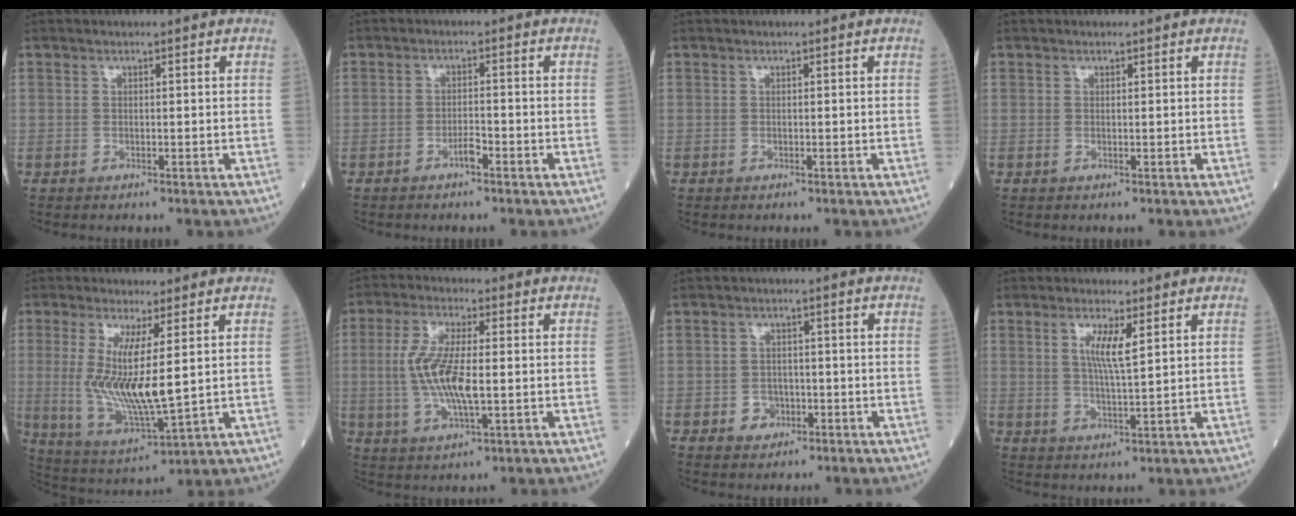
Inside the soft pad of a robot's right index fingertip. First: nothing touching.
{"total": 2.0, "force": [-1.4, 0.4, 1.3], "torque": [-0.021, 0.002, -0.025]}
{"total": 0.0}
{"total": 0.0}
{"total": 11.1, "force": [1.5, 1.4, 10.9], "torque": [-0.225, -0.025, 0.033]}
{"total": 9.3, "force": [-0.3, 2.3, 9.0], "torque": [-0.193, -0.002, -0.005]}
{"total": 2.9, "force": [-1.2, 2.4, 1.1], "torque": [-0.013, 0.008, -0.012]}
{"total": 4.5, "force": [1.7, 0.2, 4.2], "torque": [-0.083, -0.003, 0.031]}